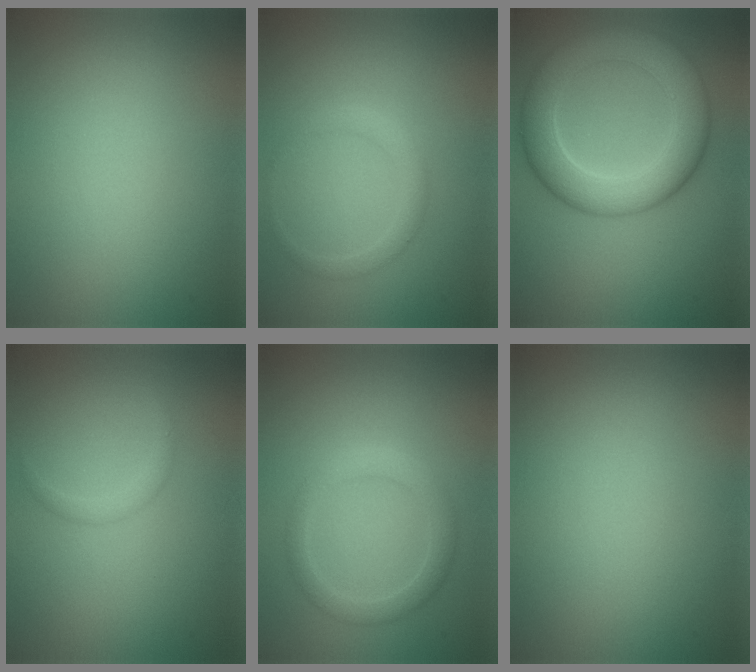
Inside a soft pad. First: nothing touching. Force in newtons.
{"total": 1.6, "press": 1.6, "slide": 0.2}
{"total": 7.5, "press": 7.5, "slide": 0.4}
{"total": 1.1, "press": 1.1, "slide": 0.1}
{"total": 2.6, "press": 2.6, "slide": 0.4}
{"total": 0.0}